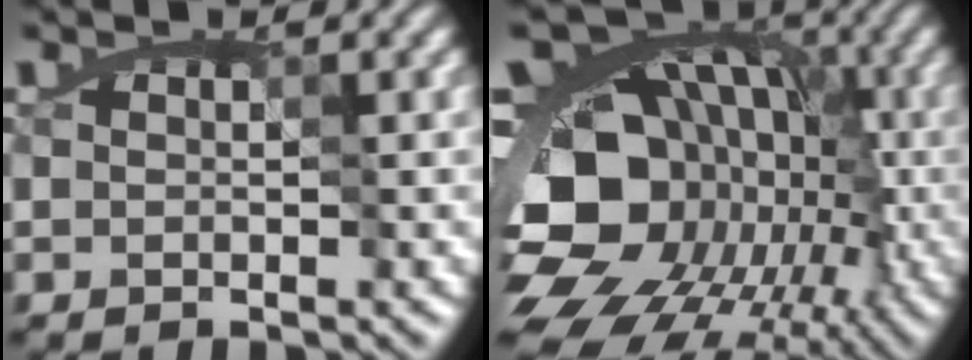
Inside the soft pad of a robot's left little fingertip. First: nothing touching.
{"total": 18.5, "force": [-5.3, 14.5, 10.3], "torque": [-0.174, 0.017, -0.106]}